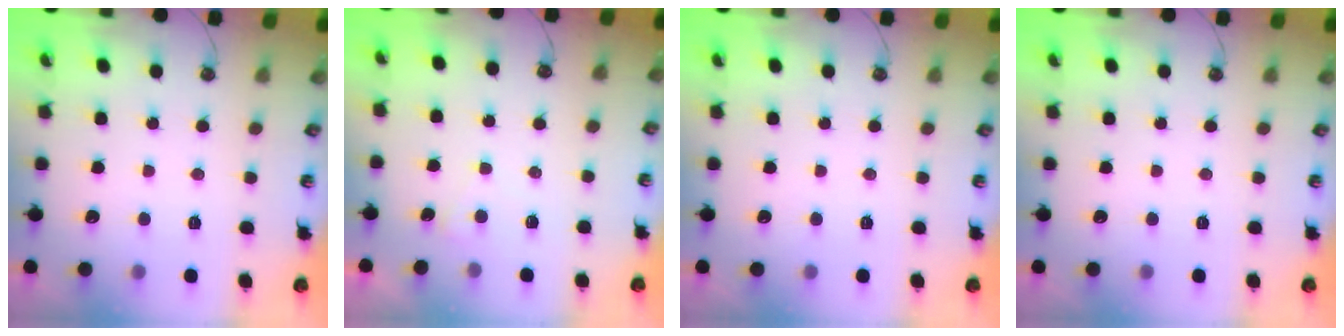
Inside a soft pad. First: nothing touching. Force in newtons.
{"total": 2.6, "press": 2.6, "slide": 0.1}
{"total": 0.0}
{"total": 0.0}